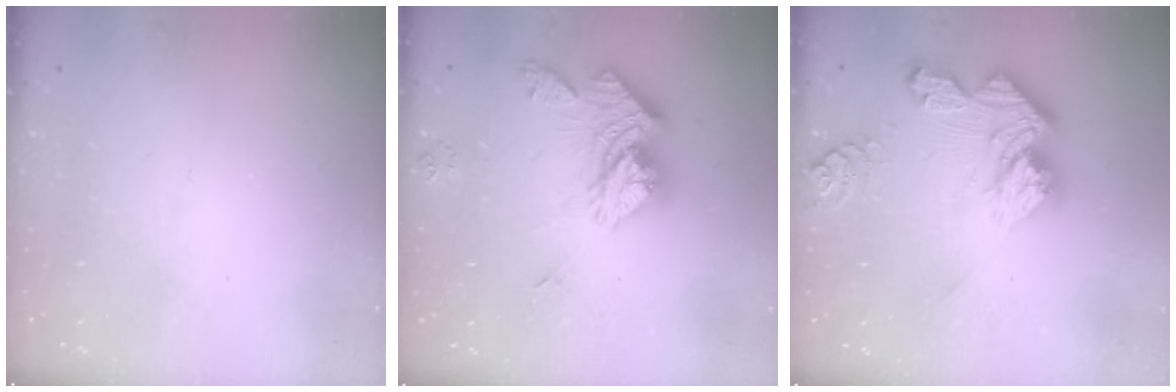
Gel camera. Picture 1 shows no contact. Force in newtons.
{"total": 16.0, "press": 15.9, "slide": 1.7}
{"total": 15.8, "press": 15.7, "slide": 1.3}